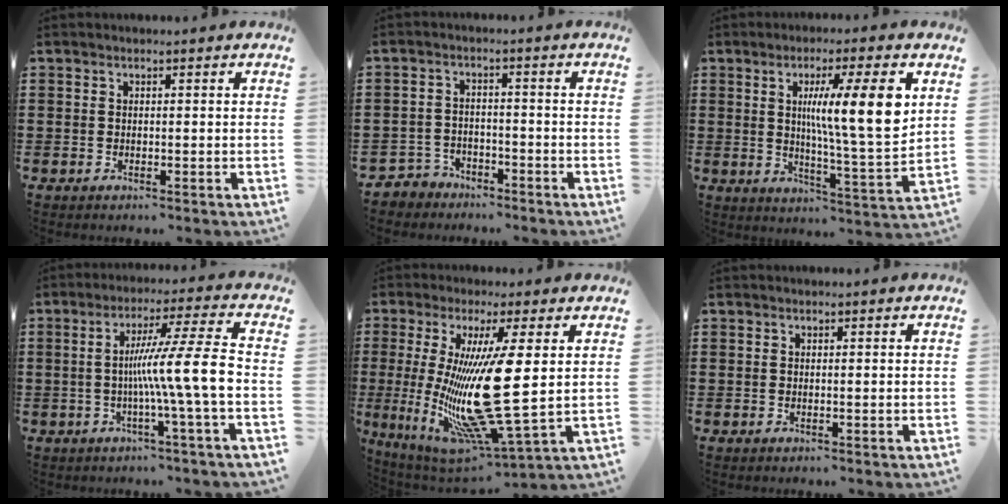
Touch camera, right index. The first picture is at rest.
{"total": 2.9, "force": [-2.7, 1.1, -0.1], "torque": [-0.008, 0.002, -0.059]}
{"total": 12.1, "force": [3.4, 1.3, 11.6], "torque": [-0.189, -0.005, 0.045]}
{"total": 10.8, "force": [-1.8, -0.6, 10.6], "torque": [-0.186, -0.004, -0.038]}
{"total": 15.9, "force": [1.3, 2.7, 15.7], "torque": [-0.299, -0.034, 0.015]}
{"total": 0.0}